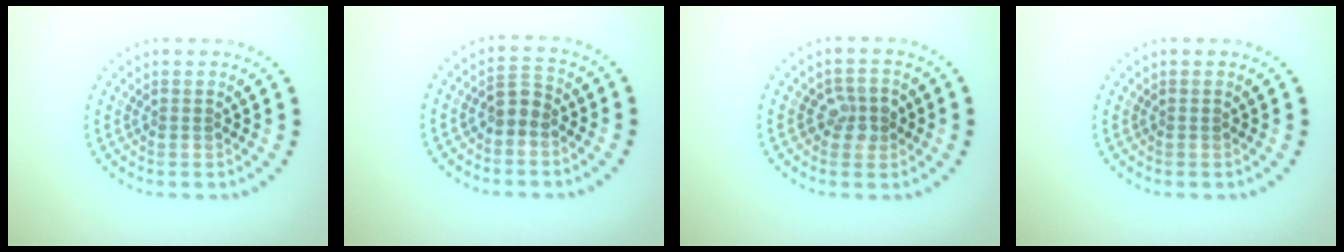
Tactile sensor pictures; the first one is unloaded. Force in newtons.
{"total": 1.7, "press": 1.5, "slide": 0.8}
{"total": 2.4, "press": 2.3, "slide": 0.7}
{"total": 0.0}